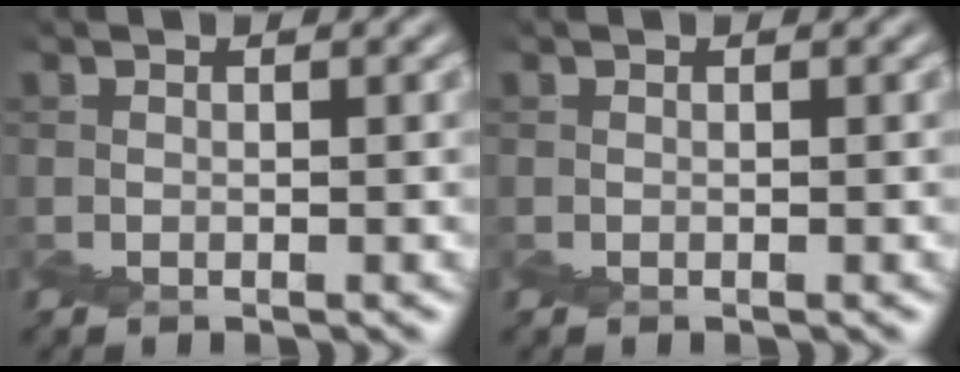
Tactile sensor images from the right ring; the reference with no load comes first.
{"total": 0.0}